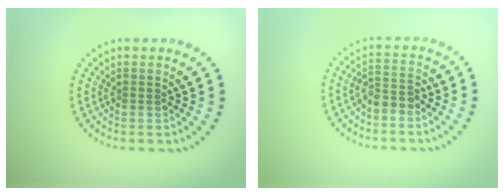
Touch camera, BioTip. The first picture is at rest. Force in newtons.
{"total": 2.2, "press": 1.9, "slide": 1.1}